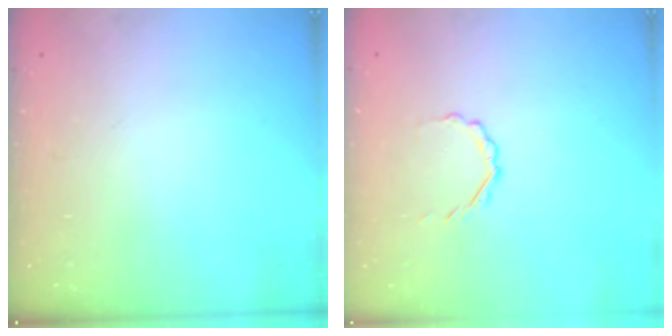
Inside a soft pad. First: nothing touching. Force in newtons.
{"total": 2.1, "press": 2.0, "slide": 0.8}